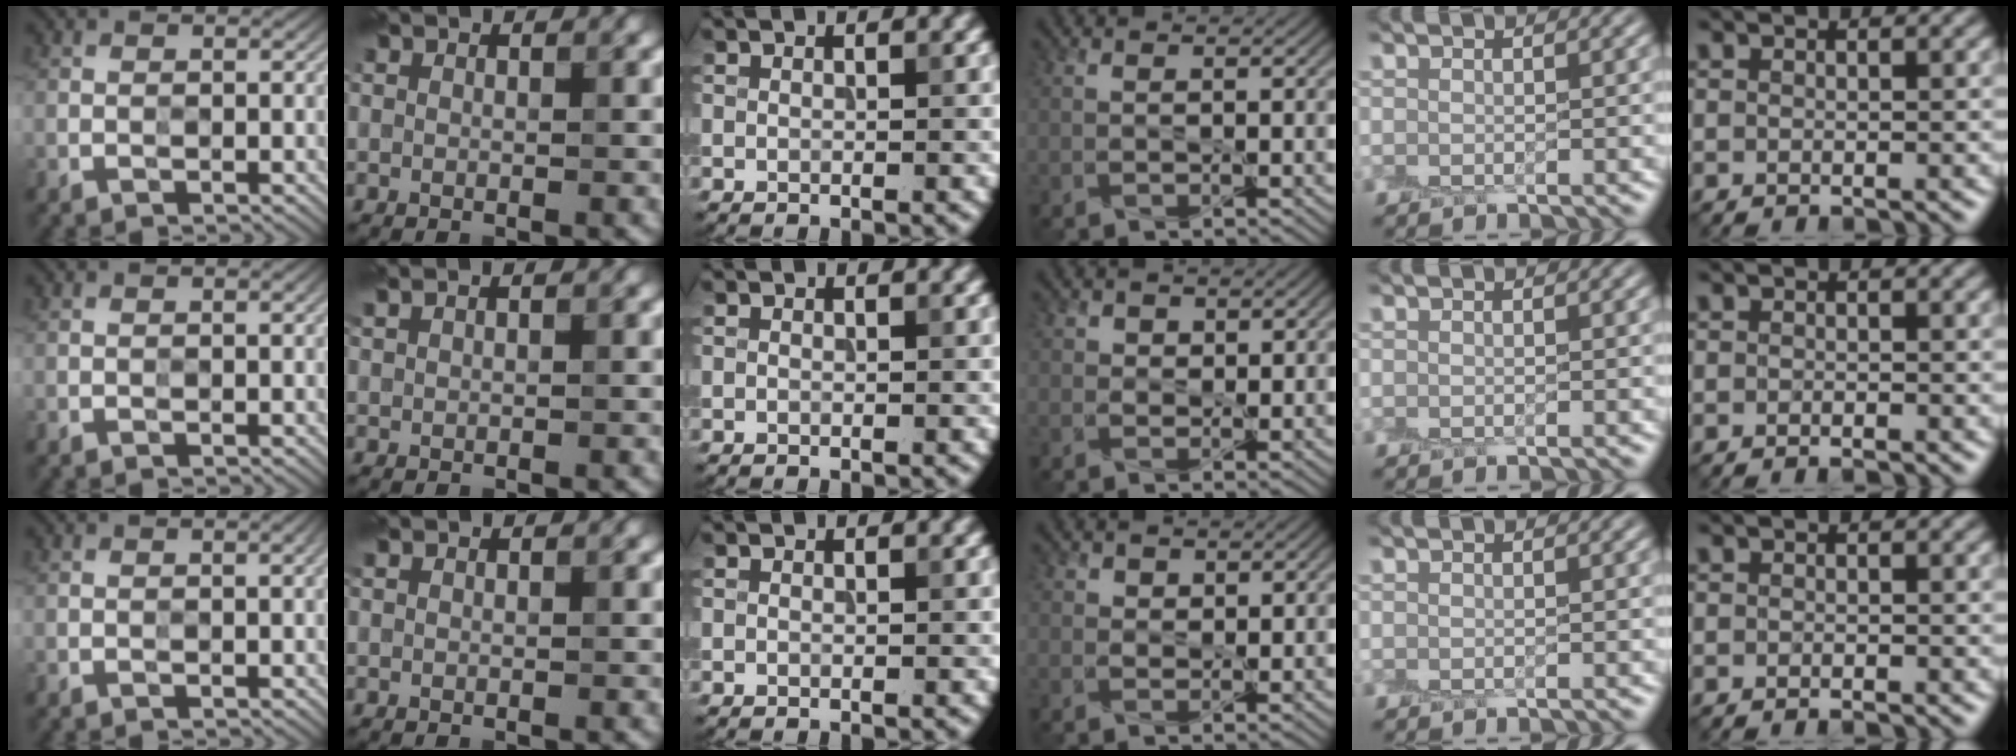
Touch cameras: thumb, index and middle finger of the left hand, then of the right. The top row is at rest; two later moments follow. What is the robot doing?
{"motion": "peel", "object": "plastic wrap"}